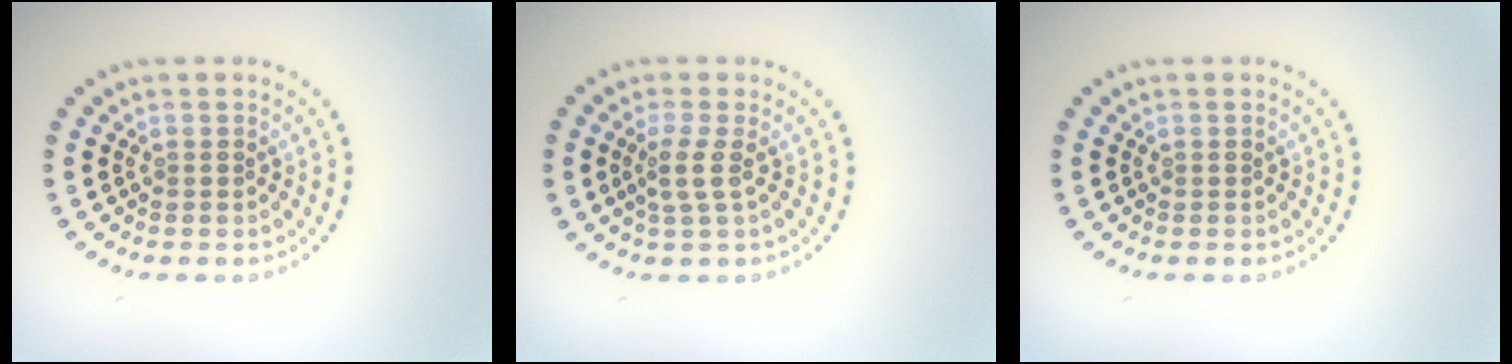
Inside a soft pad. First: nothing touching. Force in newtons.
{"total": 1.8, "press": 1.4, "slide": 1.2}
{"total": 0.0}